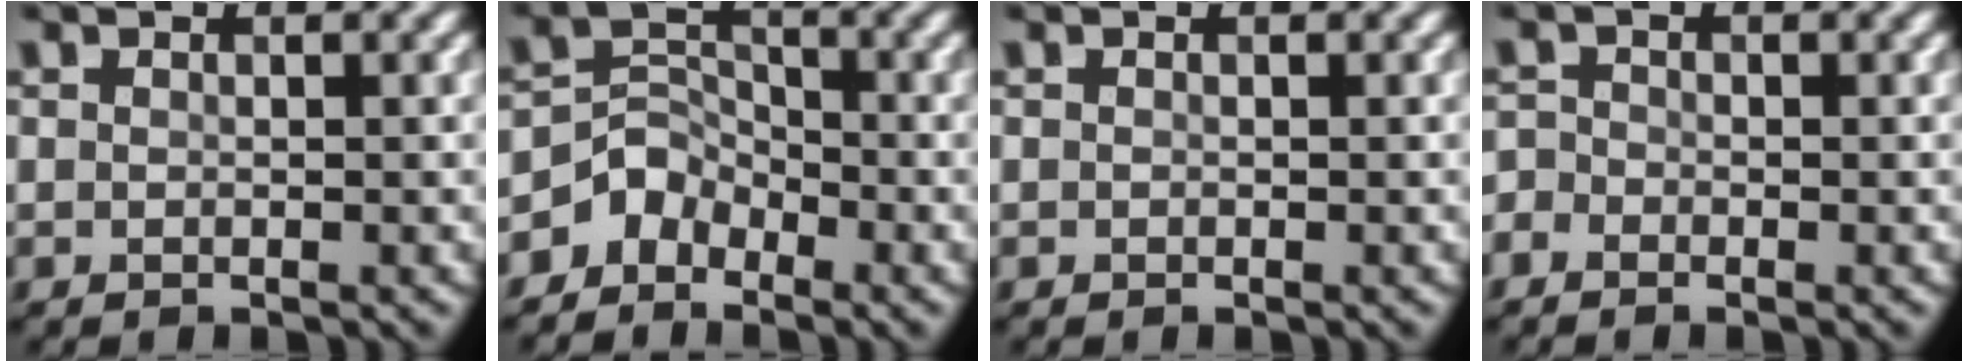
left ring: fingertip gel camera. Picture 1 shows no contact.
{"total": 2.9, "force": [-2.1, 1.9, 0.6], "torque": [-0.006, 0.011, -0.049]}
{"total": 0.0}
{"total": 1.2, "force": [-0.9, 0.8, 0.3], "torque": [-0.002, 0.000, -0.020]}